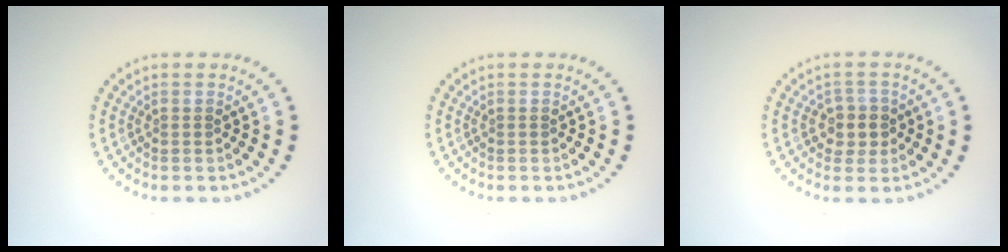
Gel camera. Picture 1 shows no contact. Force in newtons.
{"total": 0.0}
{"total": 2.0, "press": 1.9, "slide": 0.8}